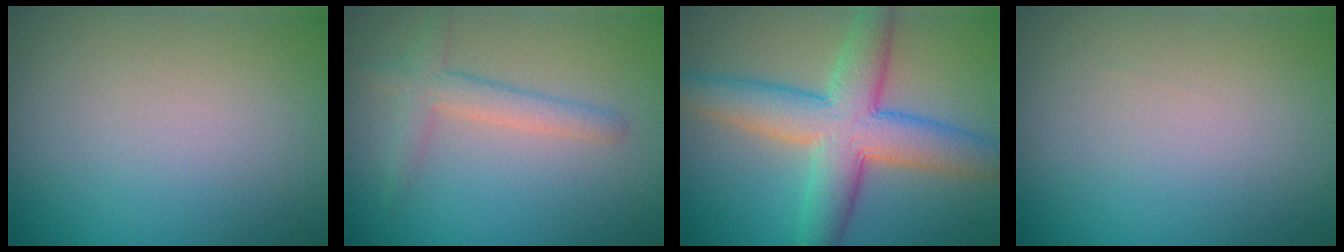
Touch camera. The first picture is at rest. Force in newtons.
{"total": 2.5, "press": 2.5, "slide": 0.2}
{"total": 8.0, "press": 8.0, "slide": 0.3}
{"total": 0.0}